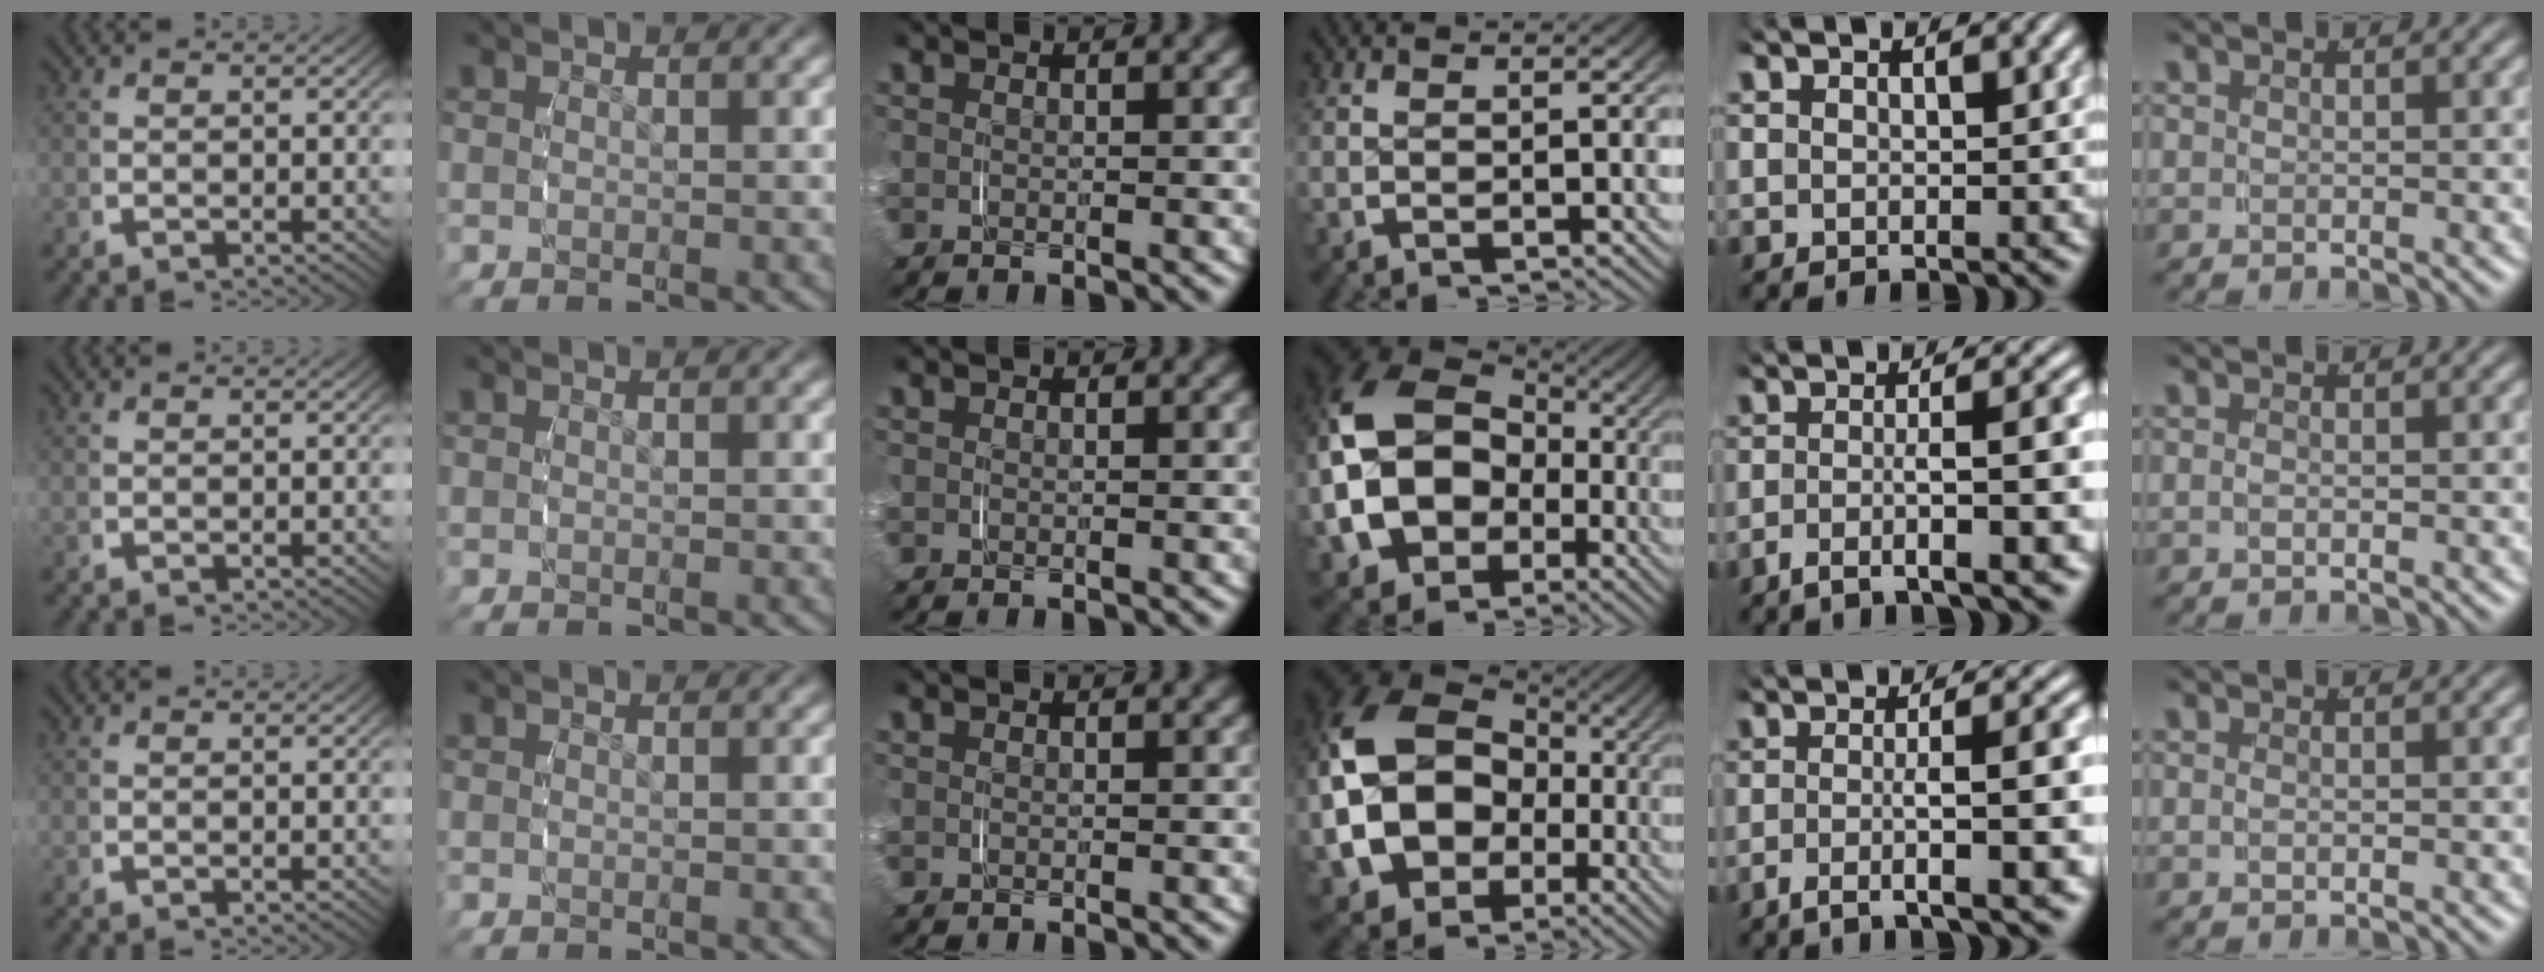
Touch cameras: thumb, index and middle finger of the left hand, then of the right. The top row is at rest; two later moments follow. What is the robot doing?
{"motion": "grasp_and_lifting", "object": "paper"}